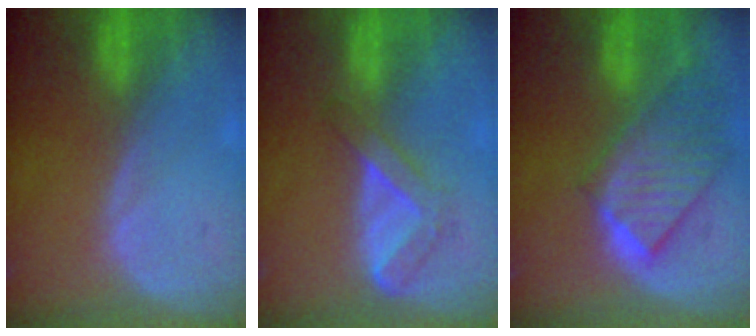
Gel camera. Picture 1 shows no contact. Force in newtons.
{"total": 4.5, "press": 4.2, "slide": 1.6}
{"total": 10.0, "press": 8.8, "slide": 4.7}